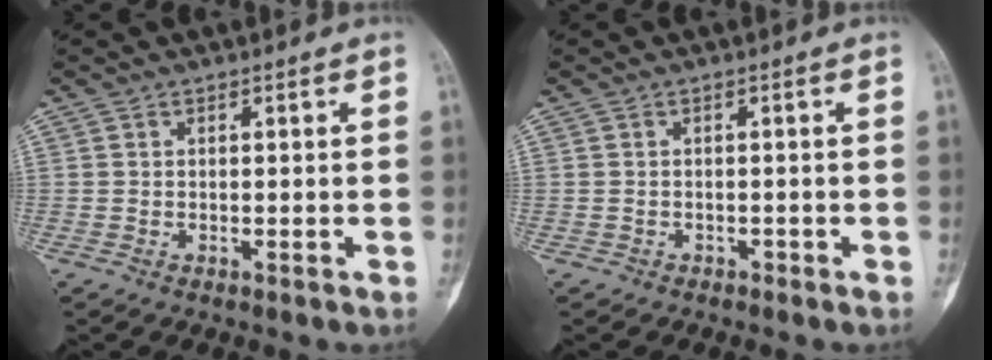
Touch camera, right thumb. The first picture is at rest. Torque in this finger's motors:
{"motor_torque": [0.00, 0.14, 0.26, -0.17, 0.00]}